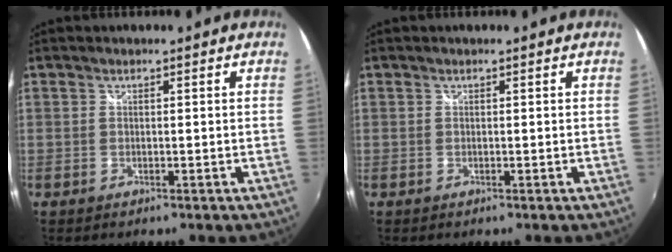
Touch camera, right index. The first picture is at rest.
{"total": 0.0}